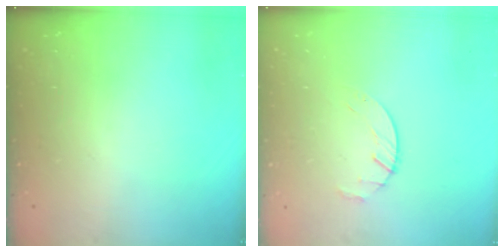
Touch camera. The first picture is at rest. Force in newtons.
{"total": 2.2, "press": 2.2, "slide": 0.4}